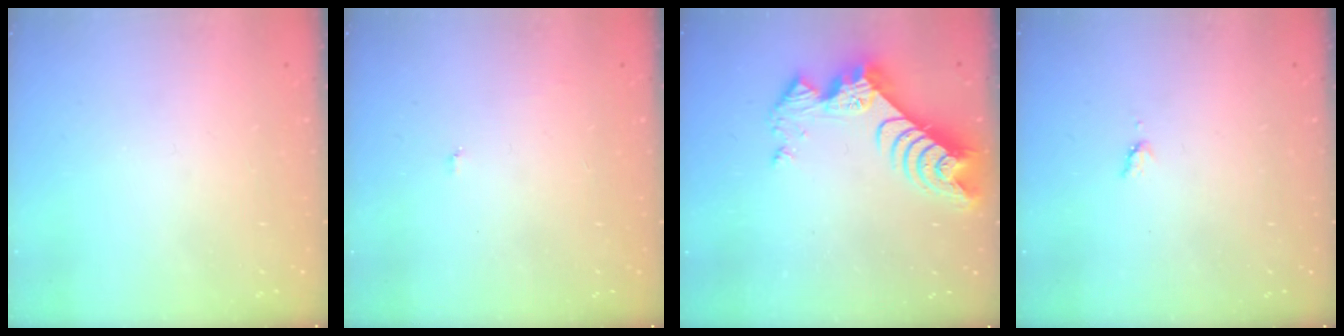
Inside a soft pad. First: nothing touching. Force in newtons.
{"total": 4.1, "press": 4.0, "slide": 0.3}
{"total": 10.5, "press": 10.5, "slide": 0.8}
{"total": 3.4, "press": 3.4, "slide": 0.4}